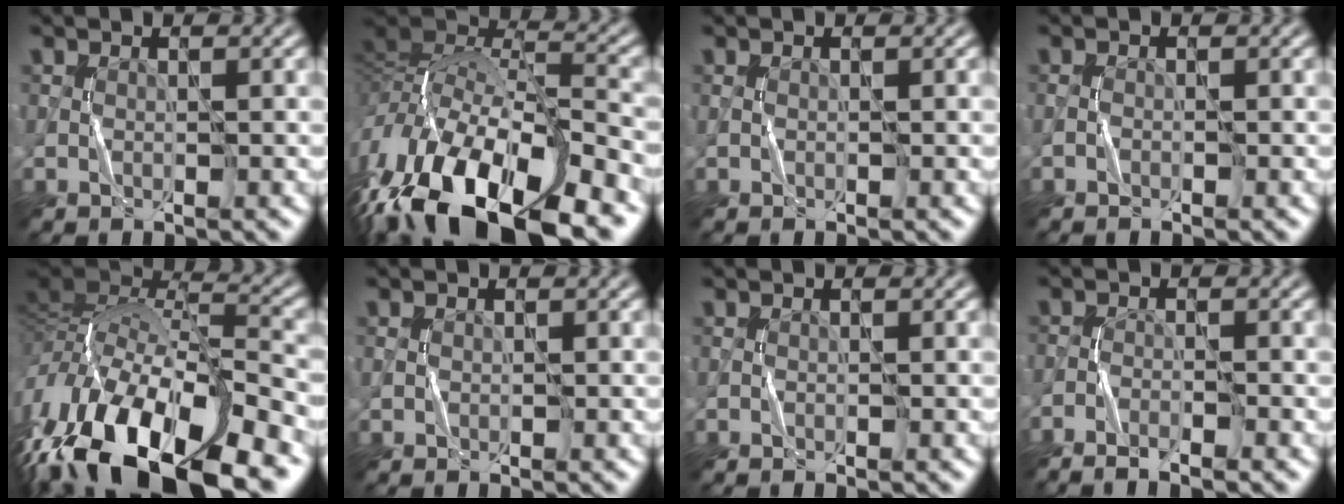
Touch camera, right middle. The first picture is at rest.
{"total": 18.3, "force": [-8.8, 8.1, 13.8], "torque": [-0.272, 0.002, -0.153]}
{"total": 0.7, "force": [0.0, 0.4, 0.5], "torque": [-0.013, 0.002, 0.000]}
{"total": 0.7, "force": [-0.5, 0.2, 0.4], "torque": [-0.011, 0.003, -0.010]}
{"total": 18.2, "force": [-7.0, 8.3, 14.7], "torque": [-0.280, -0.009, -0.111]}
{"total": 0.8, "force": [0.1, 0.6, 0.5], "torque": [-0.009, 0.001, 0.000]}
{"total": 0.0}
{"total": 4.0, "force": [-3.3, 0.5, 2.2], "torque": [-0.051, -0.009, -0.061]}